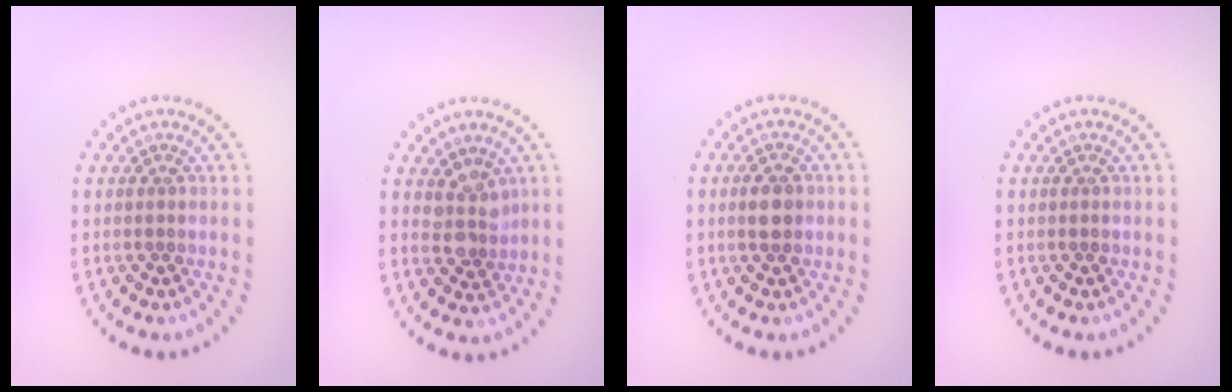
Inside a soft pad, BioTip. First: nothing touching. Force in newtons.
{"total": 2.4, "press": 2.0, "slide": 1.4}
{"total": 2.7, "press": 2.7, "slide": 0.1}
{"total": 0.0}